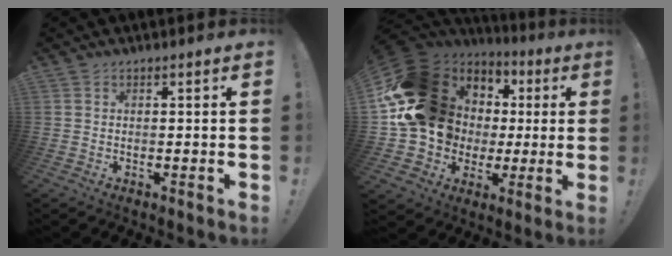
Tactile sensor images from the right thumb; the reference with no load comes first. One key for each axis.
{"total": 22.5, "fx": 4.5, "fy": 18.4, "fz": 12.2, "tx": -0.190, "ty": -0.028, "tz": 0.137}